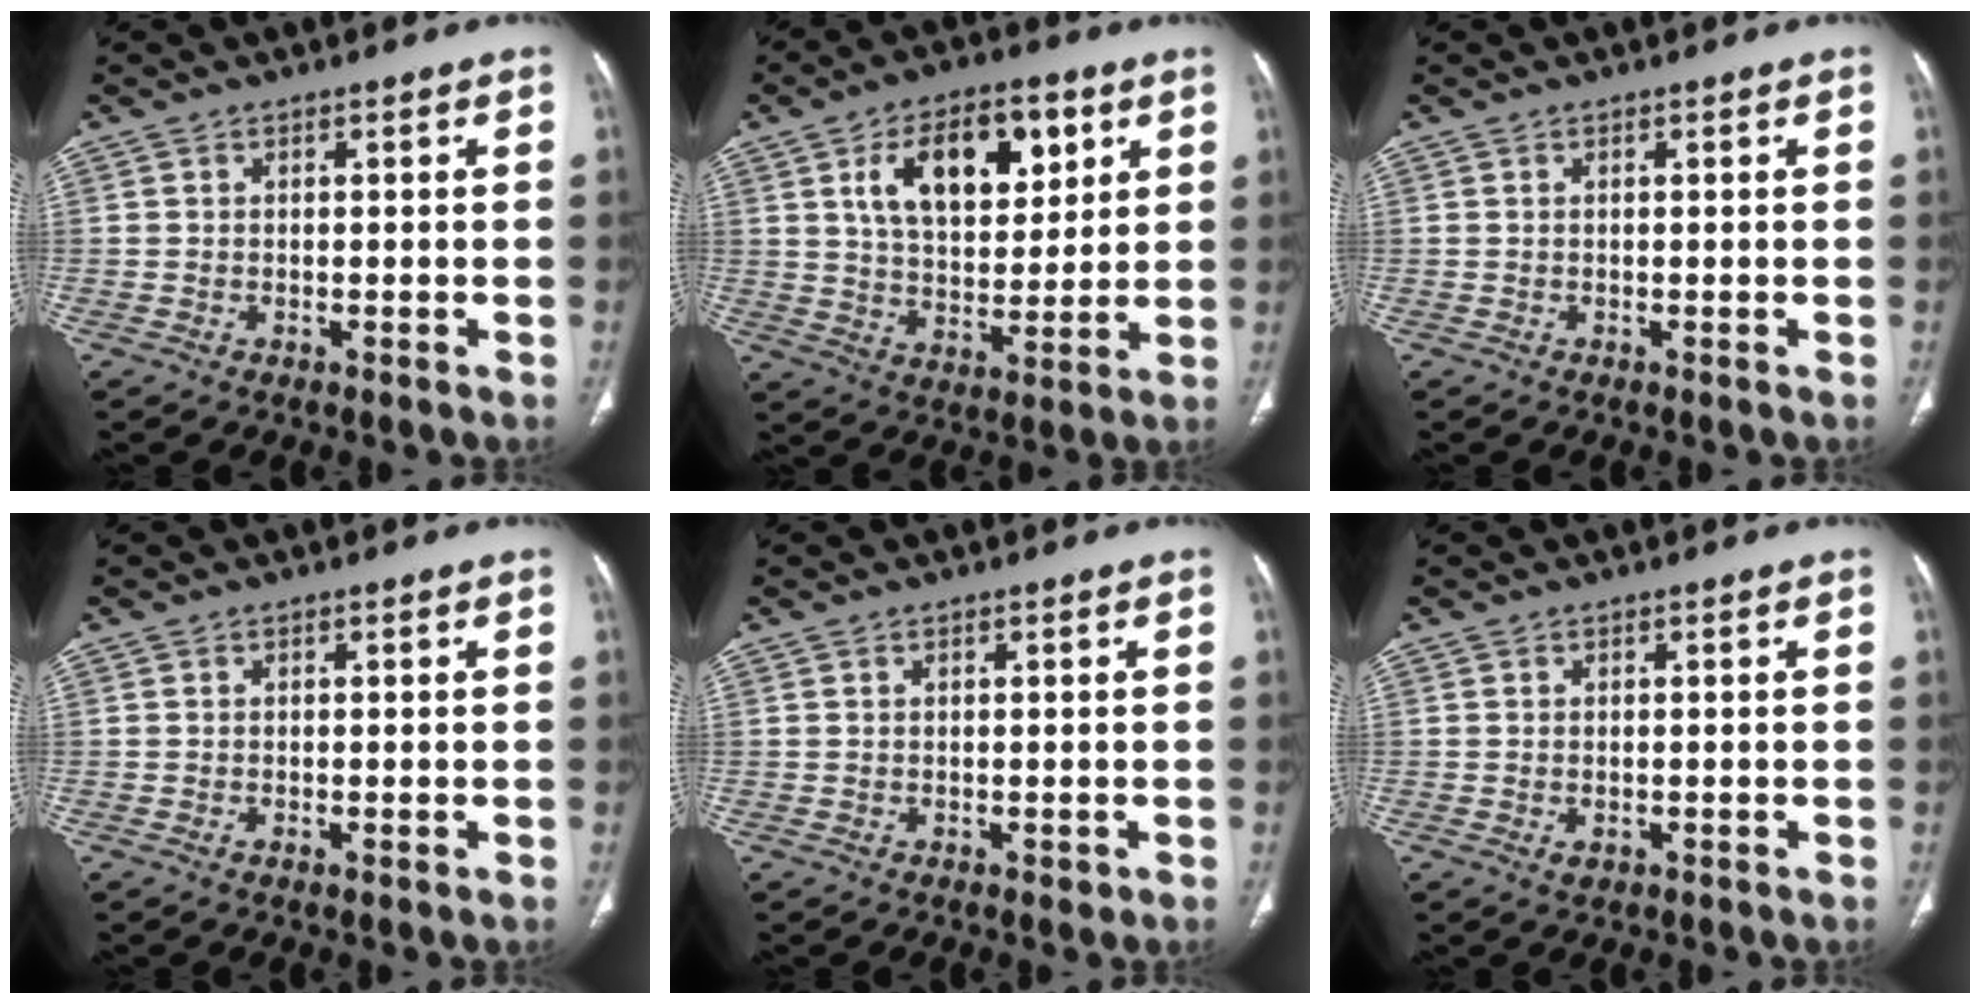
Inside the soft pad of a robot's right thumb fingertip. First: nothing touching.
{"total": 16.5, "force": [6.4, 9.1, 12.1], "torque": [-0.151, -0.018, 0.111]}
{"total": 0.0}
{"total": 0.8, "force": [-0.2, 0.4, 0.7], "torque": [-0.014, -0.002, -0.005]}
{"total": 0.6, "force": [0.0, 0.5, 0.3], "torque": [-0.003, 0.000, 0.001]}
{"total": 1.3, "force": [-0.3, 0.9, 0.9], "torque": [-0.014, 0.000, -0.001]}